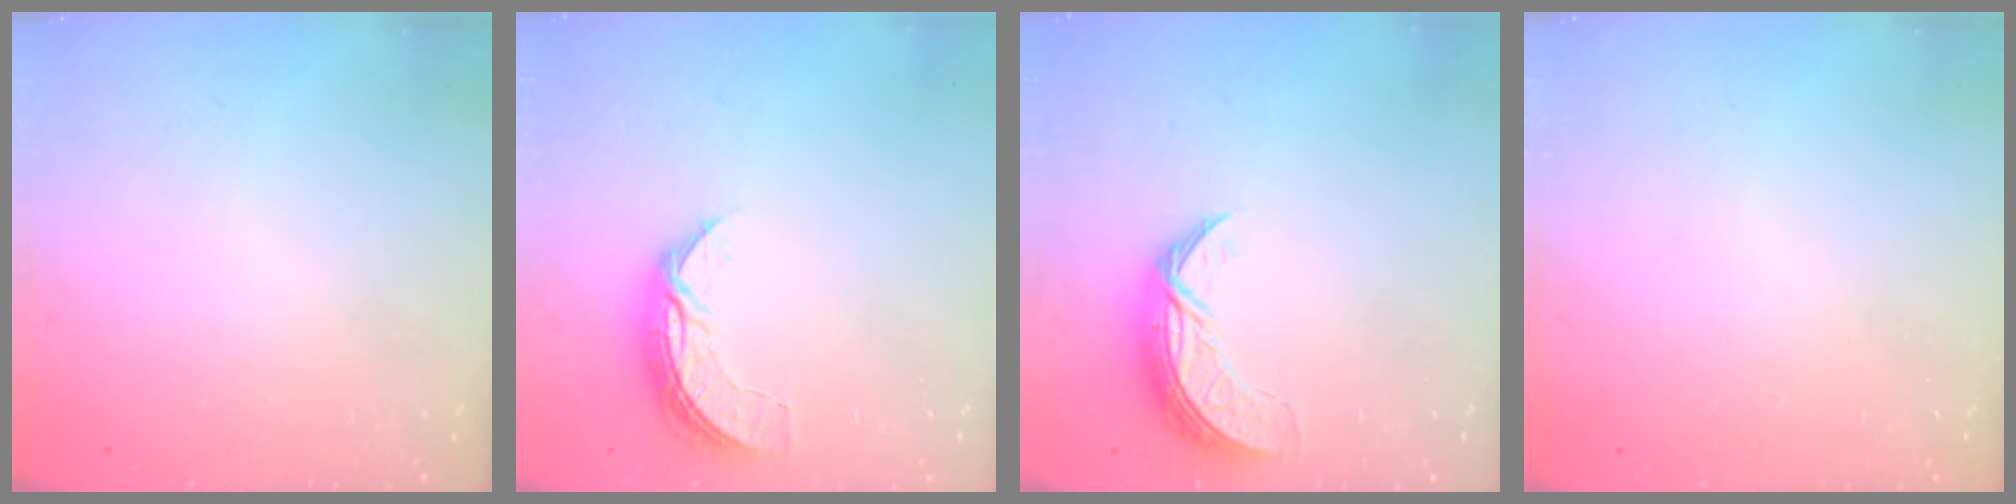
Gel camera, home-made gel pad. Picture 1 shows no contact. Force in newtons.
{"total": 7.2, "press": 7.2, "slide": 0.6}
{"total": 7.7, "press": 7.6, "slide": 0.7}
{"total": 0.0}